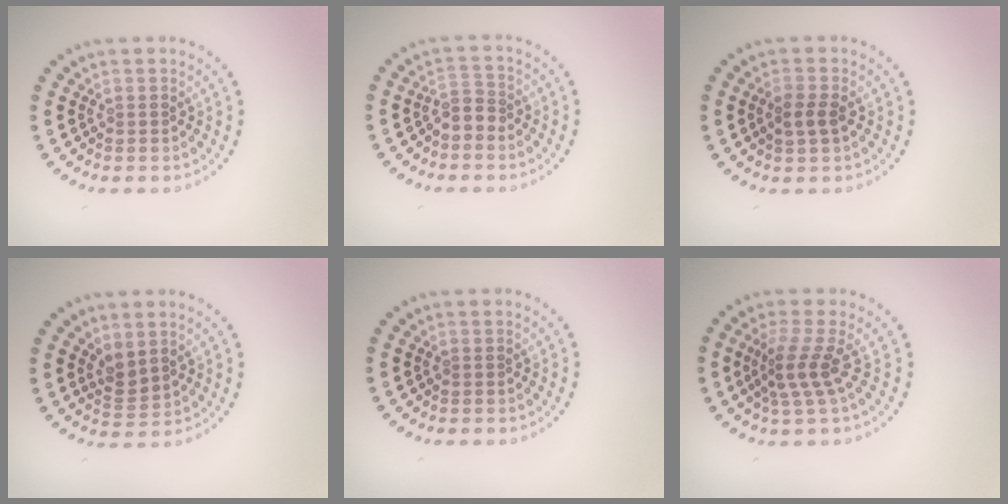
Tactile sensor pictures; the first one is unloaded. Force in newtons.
{"total": 1.8, "press": 1.4, "slide": 1.0}
{"total": 1.7, "press": 1.7, "slide": 0.3}
{"total": 1.9, "press": 1.6, "slide": 1.1}
{"total": 0.0}
{"total": 2.7, "press": 1.9, "slide": 2.0}